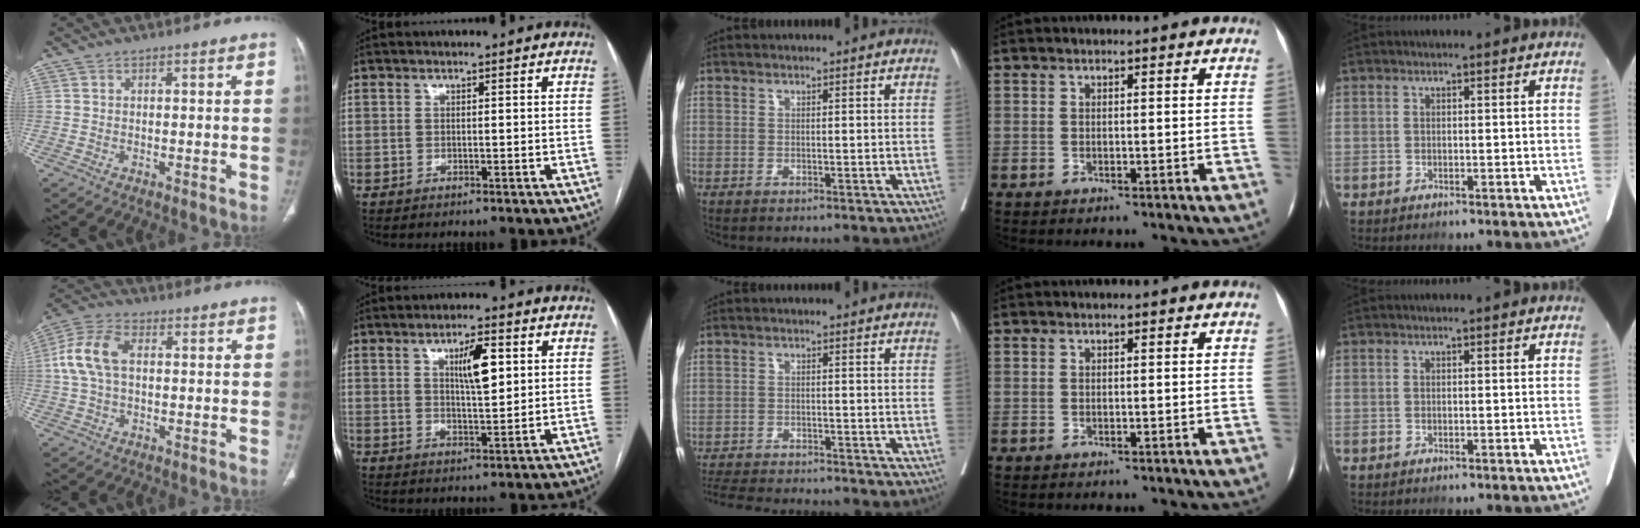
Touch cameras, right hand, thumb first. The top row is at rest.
{"thumb": {"total": 9.4, "force": [1.1, 5.7, 7.4], "torque": [-0.167, 0.026, 0.020]}, "index": {"total": 6.2, "force": [2.2, 1.4, 5.7], "torque": [-0.097, 0.003, 0.038]}, "middle": {"total": 10.0, "force": [-9.4, 1.0, 3.2], "torque": [-0.049, -0.008, -0.142]}}